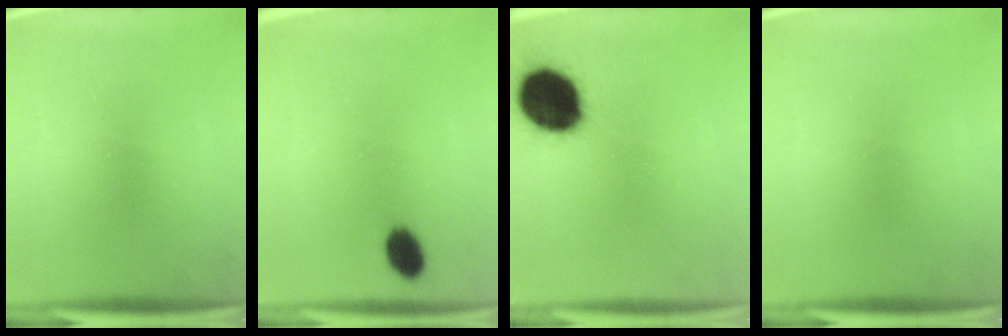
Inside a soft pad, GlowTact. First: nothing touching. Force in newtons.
{"total": 5.2}
{"total": 19.3}
{"total": 0.0}